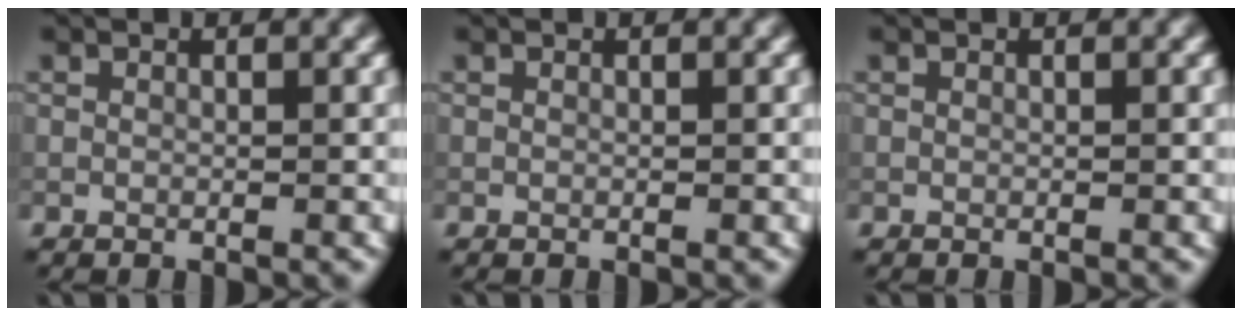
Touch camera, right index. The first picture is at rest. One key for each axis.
{"total": 0.0}
{"total": 0.0}